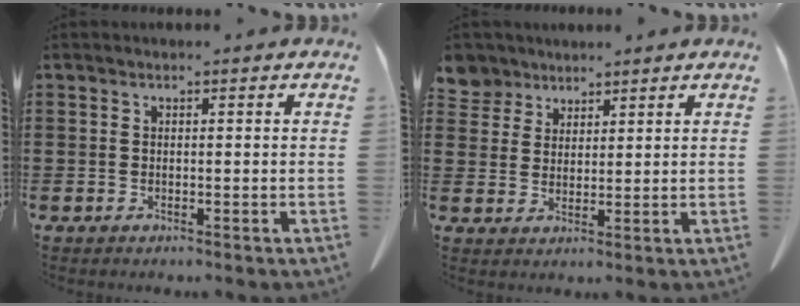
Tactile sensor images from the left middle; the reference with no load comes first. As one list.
[{"total": 4.6, "force": [3.8, 2.6, 0.5], "torque": [-0.031, -0.004, 0.074]}]